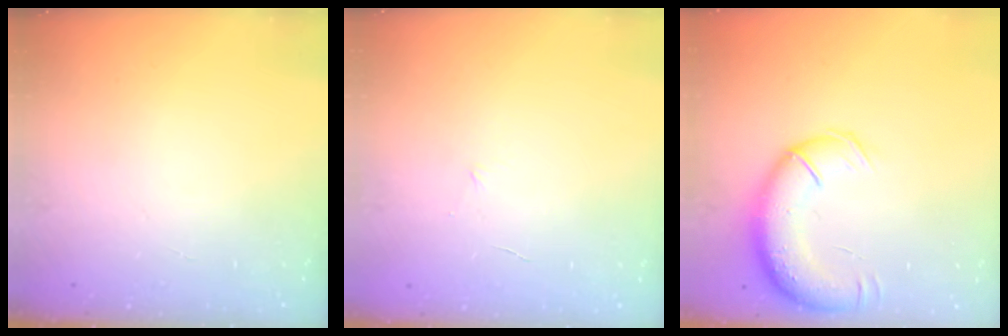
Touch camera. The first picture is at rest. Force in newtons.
{"total": 3.6, "press": 3.5, "slide": 0.9}
{"total": 13.8, "press": 13.3, "slide": 3.7}